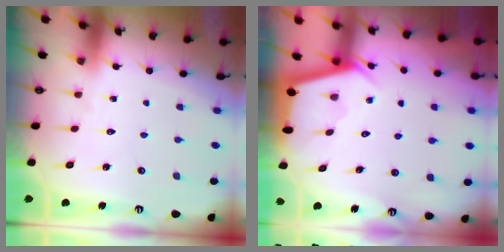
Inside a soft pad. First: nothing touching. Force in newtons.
{"total": 2.8, "press": 2.8, "slide": 0.1}